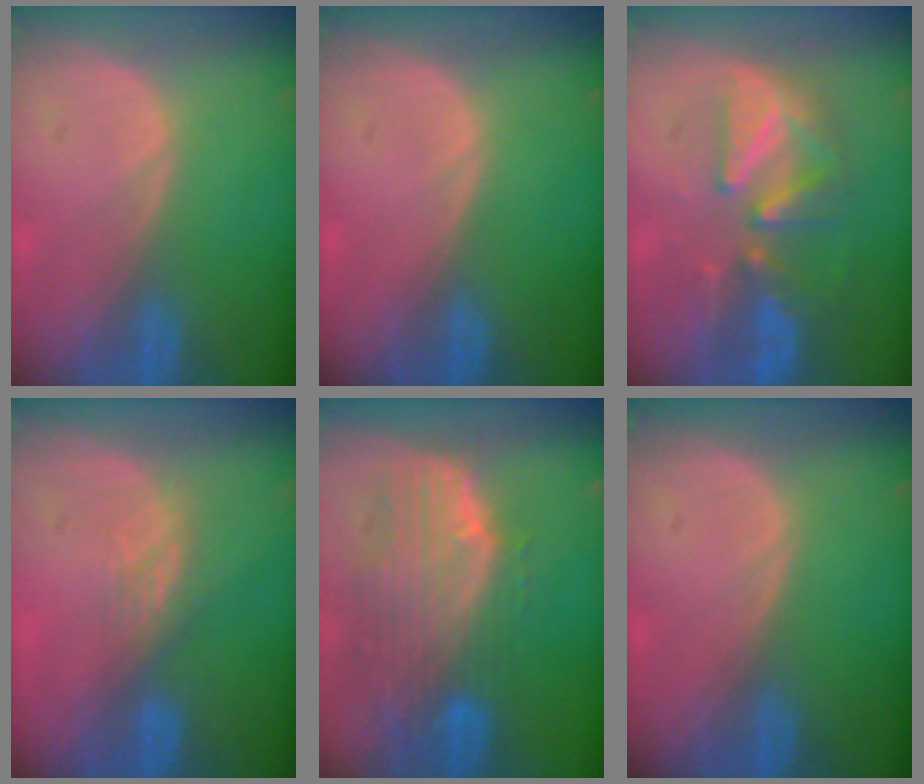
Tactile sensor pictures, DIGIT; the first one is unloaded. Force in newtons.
{"total": 0.0}
{"total": 8.4, "press": 8.0, "slide": 2.4}
{"total": 3.0, "press": 2.6, "slide": 1.5}
{"total": 10.7, "press": 9.2, "slide": 5.5}
{"total": 0.0}